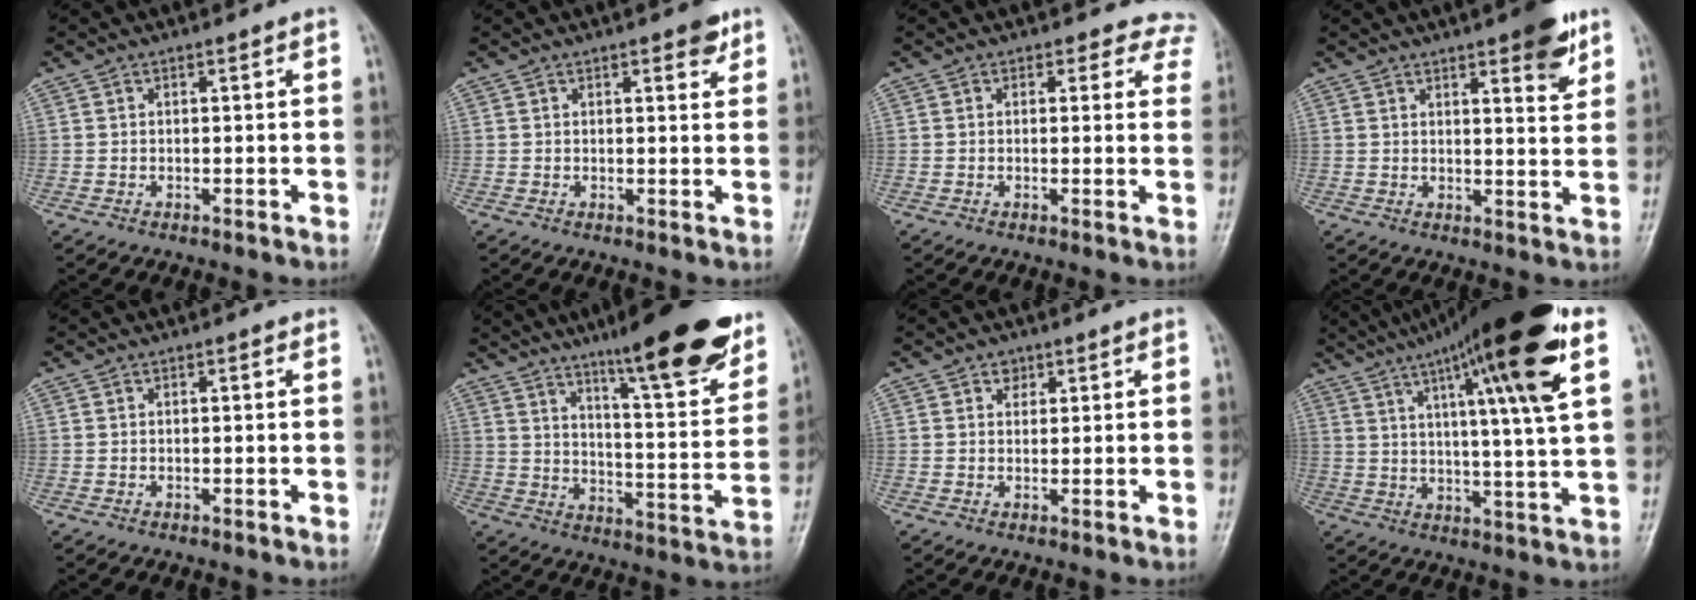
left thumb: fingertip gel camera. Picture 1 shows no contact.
{"total": 2.6, "force": [1.7, 1.0, 1.7], "torque": [-0.010, -0.007, 0.018]}
{"total": 5.5, "force": [4.6, 3.0, -0.3], "torque": [0.055, -0.017, 0.019]}
{"total": 8.0, "force": [4.7, 2.1, 6.1], "torque": [-0.067, -0.024, 0.059]}
{"total": 0.0}
{"total": 20.7, "force": [14.2, 3.6, 14.6], "torque": [-0.174, -0.067, 0.213]}
{"total": 1.8, "force": [1.0, 1.4, 0.5], "torque": [0.008, -0.003, 0.010]}
{"total": 22.9, "force": [11.0, 2.7, 19.9], "torque": [-0.306, -0.013, 0.166]}